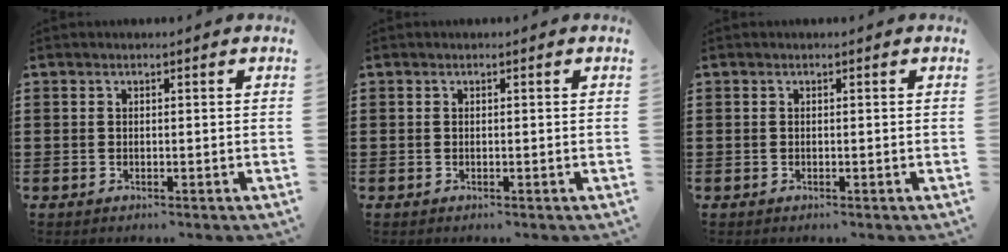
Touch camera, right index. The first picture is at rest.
{"total": 0.0}
{"total": 0.0}